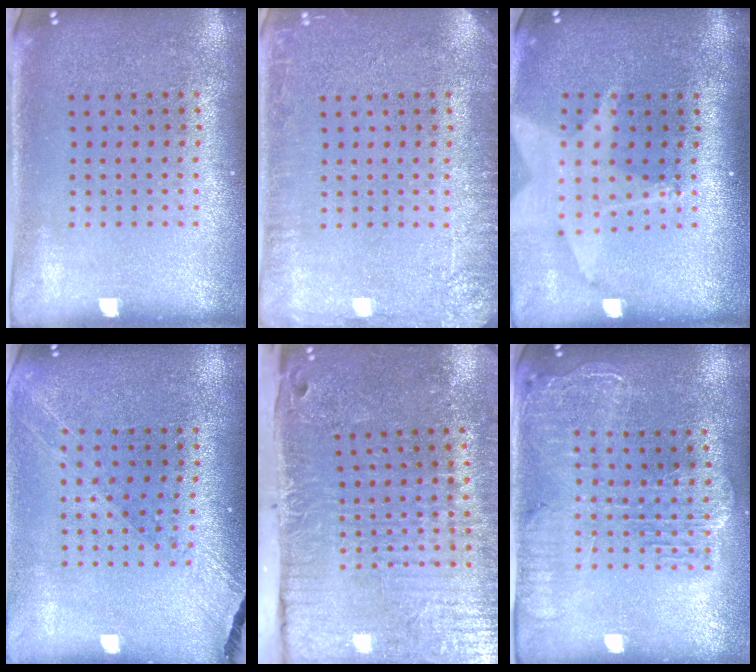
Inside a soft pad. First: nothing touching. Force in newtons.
{"total": 2.9, "press": 2.9, "slide": 0.4}
{"total": 1.8, "press": 1.4, "slide": 1.0}
{"total": 1.2, "press": 1.2, "slide": 0.2}
{"total": 5.2, "press": 4.2, "slide": 3.0}
{"total": 2.2, "press": 2.0, "slide": 1.0}